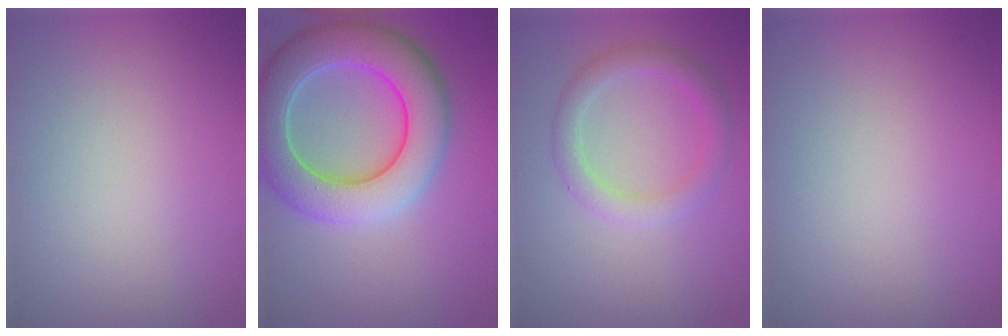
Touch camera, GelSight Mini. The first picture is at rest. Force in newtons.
{"total": 9.0, "press": 9.0, "slide": 0.3}
{"total": 2.7, "press": 2.7, "slide": 0.1}
{"total": 0.0}